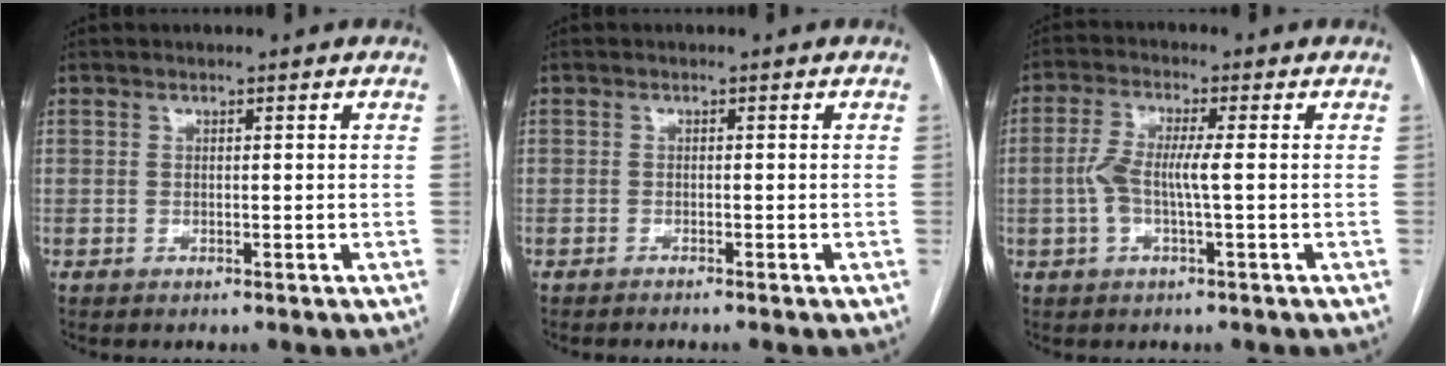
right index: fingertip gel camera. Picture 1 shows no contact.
{"total": 1.4, "force": [-1.3, -0.2, 0.5], "torque": [-0.008, 0.001, -0.017]}
{"total": 5.3, "force": [-0.6, 0.7, 5.2], "torque": [-0.118, 0.013, -0.013]}